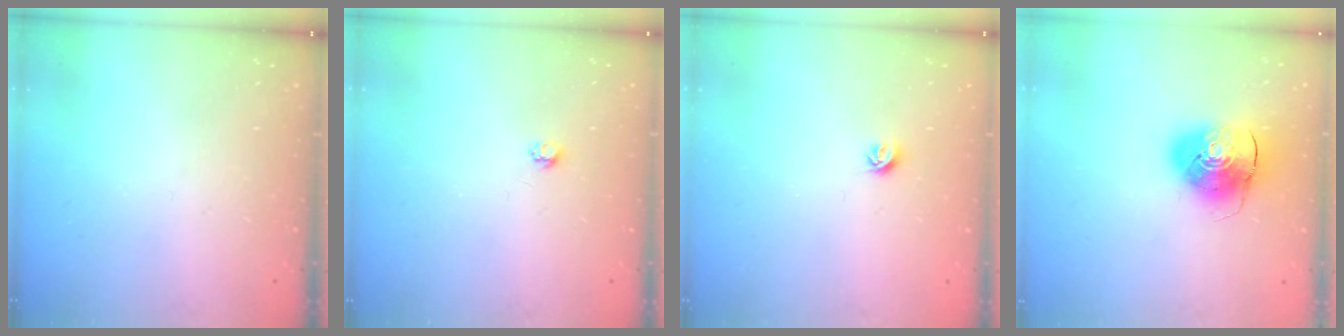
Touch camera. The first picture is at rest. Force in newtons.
{"total": 2.7, "press": 2.7, "slide": 0.4}
{"total": 4.9, "press": 4.8, "slide": 0.9}
{"total": 10.4, "press": 10.2, "slide": 1.7}